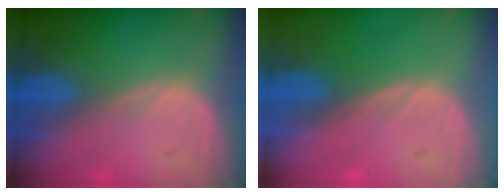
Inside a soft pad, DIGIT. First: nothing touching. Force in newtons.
{"total": 0.0}